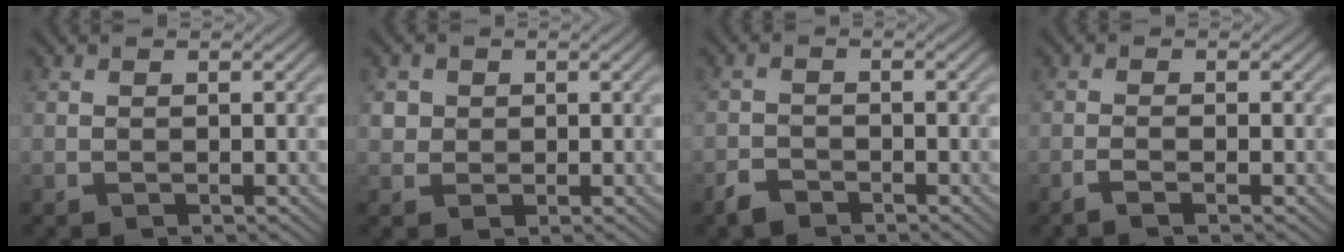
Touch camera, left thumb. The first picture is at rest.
{"total": 1.8, "force": [0.6, 1.7, 0.3], "torque": [-0.012, 0.001, 0.014]}
{"total": 1.9, "force": [-1.6, 0.7, 0.6], "torque": [-0.015, 0.003, -0.036]}
{"total": 1.5, "force": [-0.8, -0.3, 1.2], "torque": [-0.026, 0.009, -0.019]}